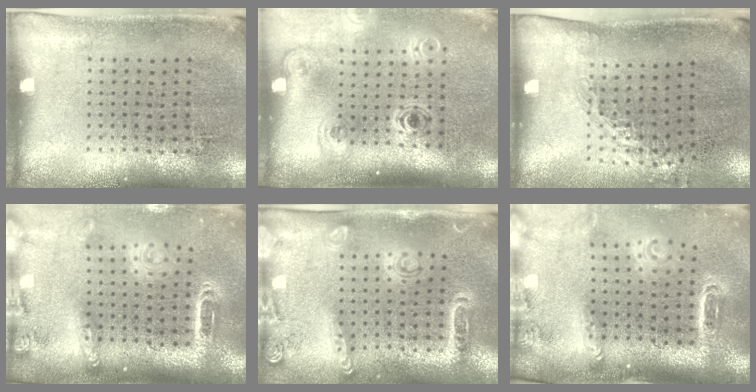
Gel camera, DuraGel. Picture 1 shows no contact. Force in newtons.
{"total": 1.8, "press": 1.2, "slide": 1.4}
{"total": 1.2, "press": 1.0, "slide": 0.8}
{"total": 2.5, "press": 1.8, "slide": 1.7}
{"total": 1.7, "press": 1.5, "slide": 0.8}
{"total": 2.9, "press": 2.1, "slide": 2.0}